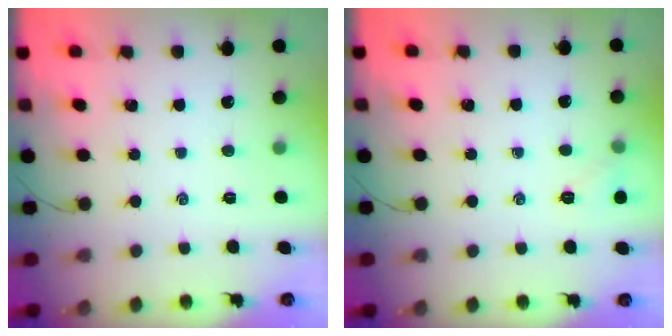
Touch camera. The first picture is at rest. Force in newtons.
{"total": 5.0, "press": 4.7, "slide": 1.5}